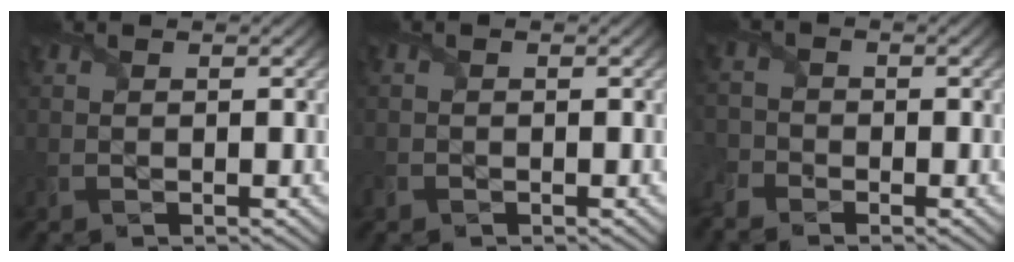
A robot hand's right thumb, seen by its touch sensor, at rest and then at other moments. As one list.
[{"total": 1.0, "force": [-0.7, 0.6, 0.2], "torque": [-0.006, -0.006, -0.016]}, {"total": 3.1, "force": [-2.5, 1.7, 0.7], "torque": [-0.021, -0.009, -0.058]}]